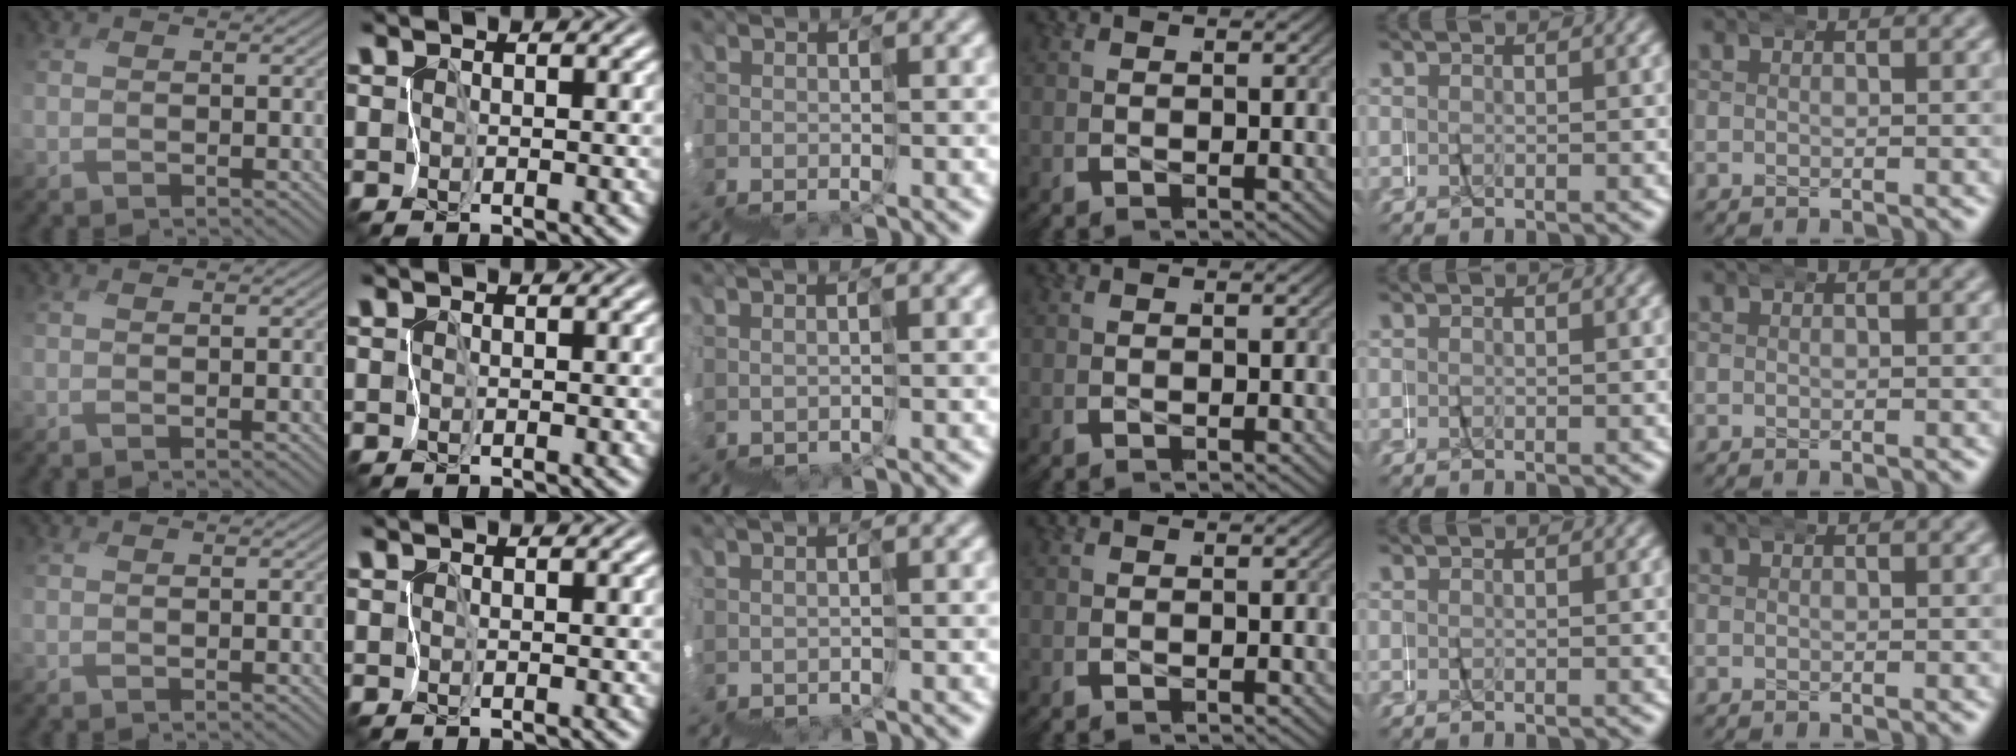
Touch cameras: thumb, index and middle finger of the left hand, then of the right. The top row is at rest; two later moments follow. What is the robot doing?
{"motion": "wrap", "object": "netting"}